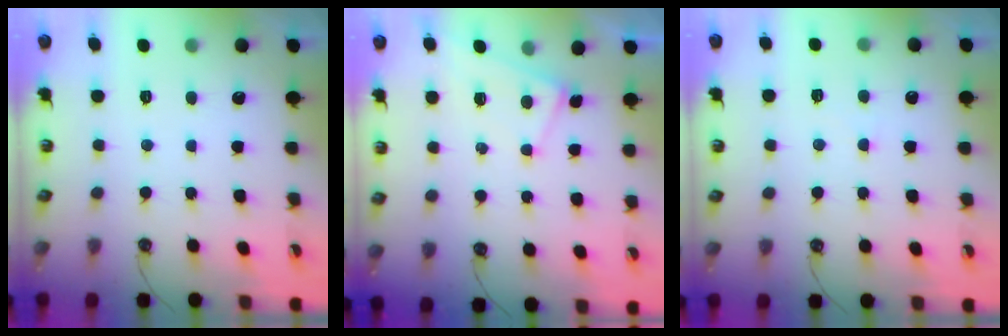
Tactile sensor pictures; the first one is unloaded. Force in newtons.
{"total": 0.6, "press": 0.6, "slide": 0.2}
{"total": 5.2, "press": 5.2, "slide": 0.6}